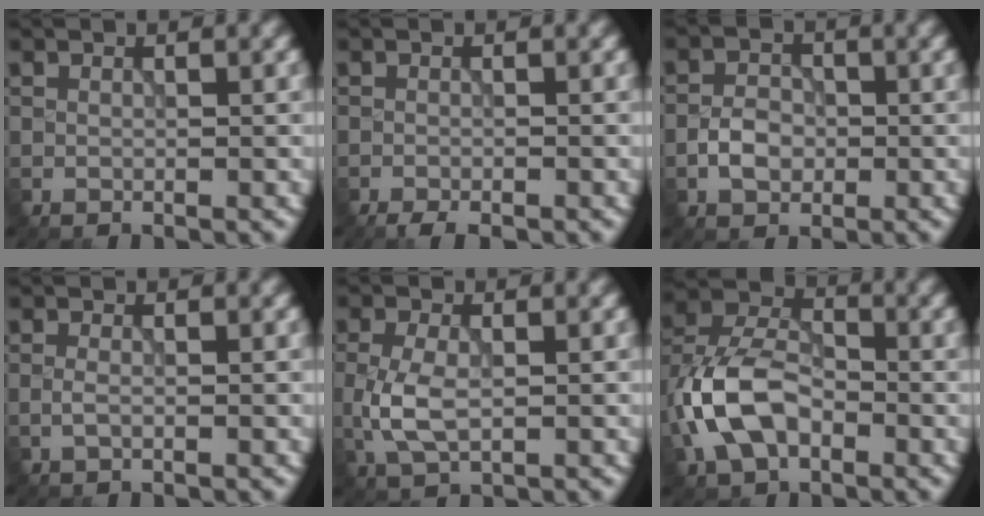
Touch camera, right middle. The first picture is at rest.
{"total": 1.9, "force": [-1.5, 0.5, 1.0], "torque": [-0.015, -0.002, -0.026]}
{"total": 2.8, "force": [-0.8, 2.0, 1.8], "torque": [-0.029, 0.003, -0.019]}
{"total": 0.9, "force": [-0.3, 0.3, 0.8], "torque": [-0.022, -0.001, -0.010]}
{"total": 4.0, "force": [-0.6, 2.2, 3.3], "torque": [-0.085, -0.004, -0.013]}
{"total": 7.8, "force": [-2.5, 4.9, 5.5], "torque": [-0.122, 0.012, -0.055]}